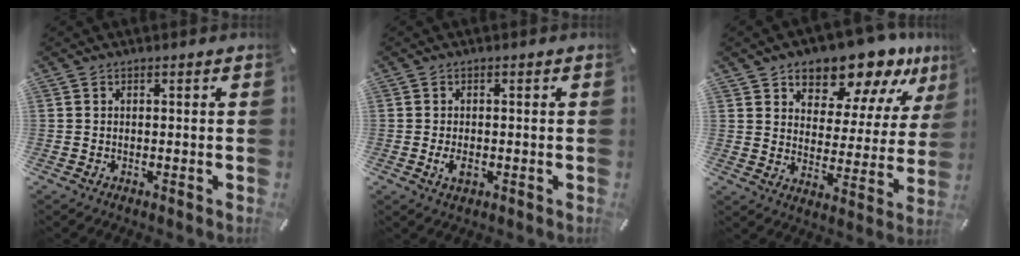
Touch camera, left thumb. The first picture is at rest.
{"total": 2.8, "force": [-0.6, 1.6, 2.2], "torque": [-0.055, -0.004, -0.014]}
{"total": 13.1, "force": [11.1, 5.7, 3.8], "torque": [-0.070, -0.095, 0.194]}